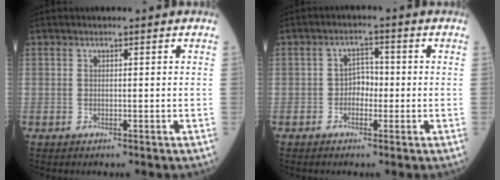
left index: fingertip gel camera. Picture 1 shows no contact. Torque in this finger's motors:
{"motor_torque": [-0.14, 0.18, 0.01, 0.00]}